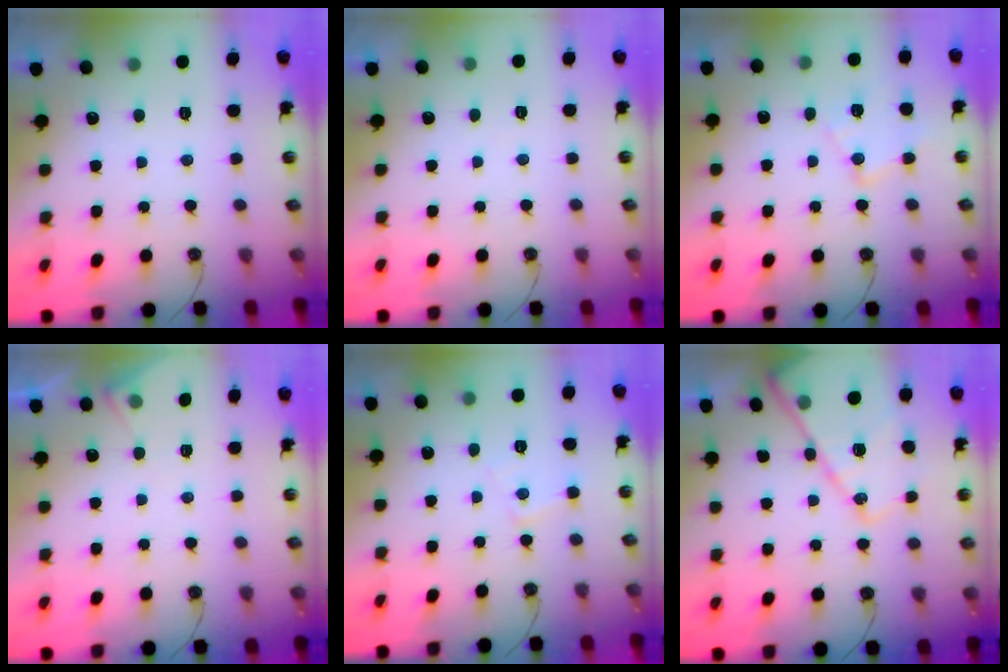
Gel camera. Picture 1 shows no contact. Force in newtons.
{"total": 2.3, "press": 2.2, "slide": 0.4}
{"total": 8.6, "press": 8.6, "slide": 0.4}
{"total": 4.9, "press": 4.9, "slide": 0.7}
{"total": 5.7, "press": 5.7, "slide": 0.3}
{"total": 15.8, "press": 15.8, "slide": 1.2}